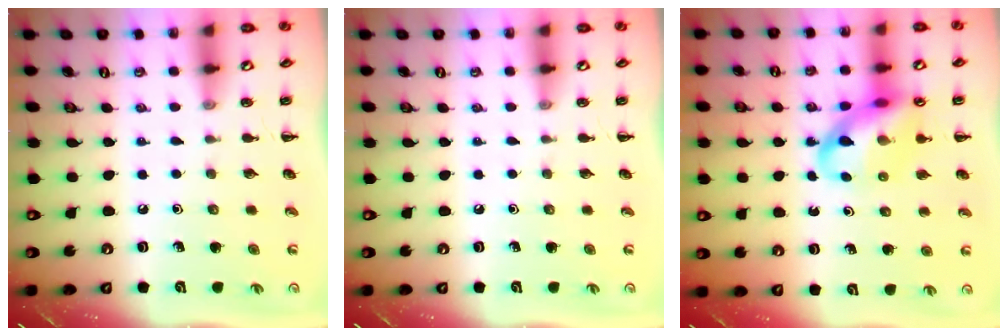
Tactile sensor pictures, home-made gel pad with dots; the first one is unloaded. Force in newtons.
{"total": 0.0}
{"total": 15.5, "press": 15.1, "slide": 3.4}